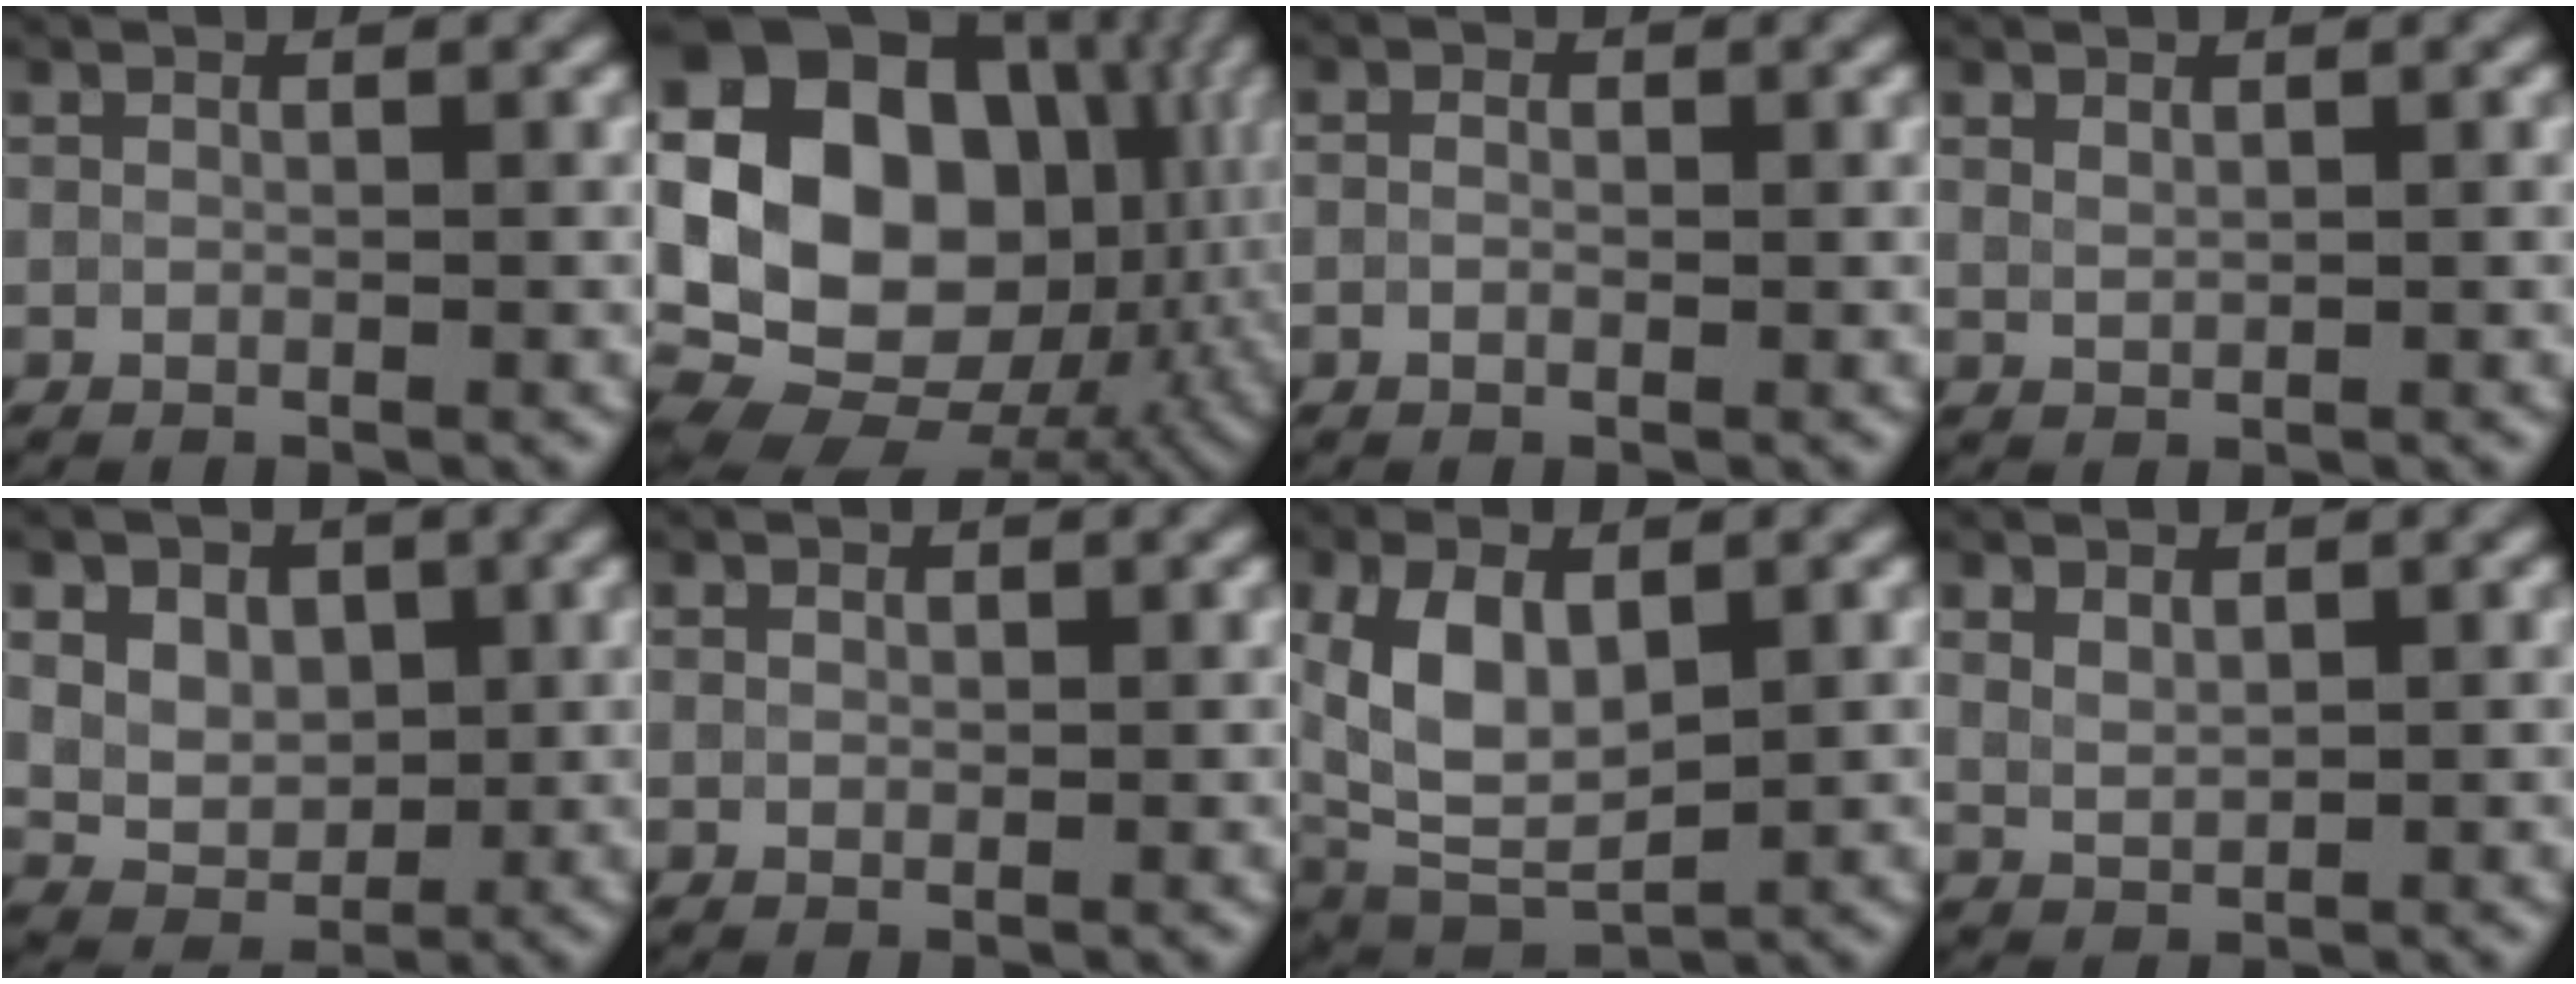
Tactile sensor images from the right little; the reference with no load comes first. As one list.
[{"total": 19.6, "force": [1.8, 15.0, 12.5], "torque": [-0.222, 0.006, 0.057]}, {"total": 0.6, "force": [-0.1, 0.4, 0.4], "torque": [-0.008, 0.000, -0.004]}, {"total": 1.2, "force": [0.8, 0.6, 0.7], "torque": [-0.010, -0.001, 0.020]}, {"total": 8.4, "force": [3.3, 6.3, 4.6], "torque": [-0.067, 0.028, 0.045]}, {"total": 0.6, "force": [0.4, 0.4, 0.3], "torque": [0.000, -0.002, 0.004]}, {"total": 8.6, "force": [1.5, 4.8, 7.0], "torque": [-0.141, 0.004, 0.027]}, {"total": 2.0, "force": [1.1, 1.1, 1.3], "torque": [-0.020, -0.001, 0.027]}]